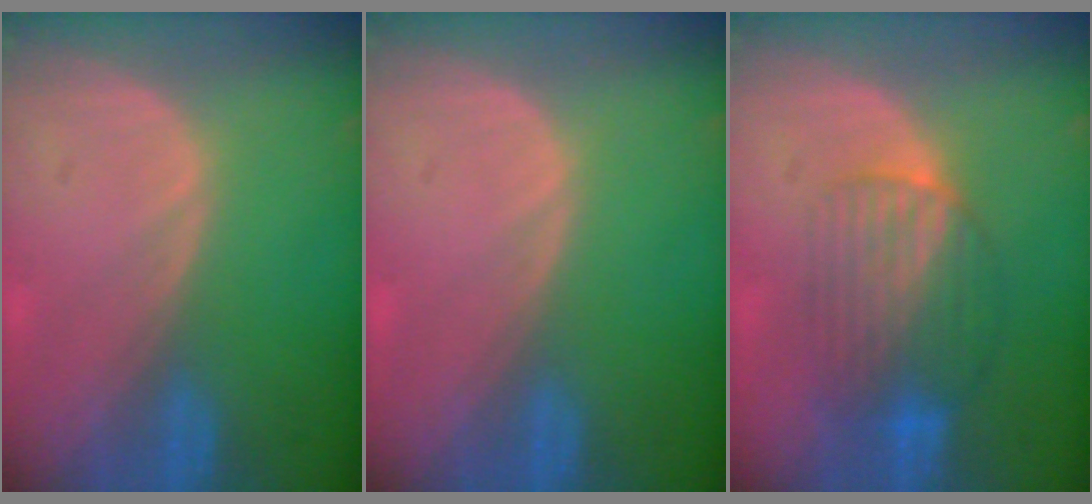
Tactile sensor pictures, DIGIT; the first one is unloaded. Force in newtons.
{"total": 0.0}
{"total": 7.1, "press": 7.0, "slide": 1.5}